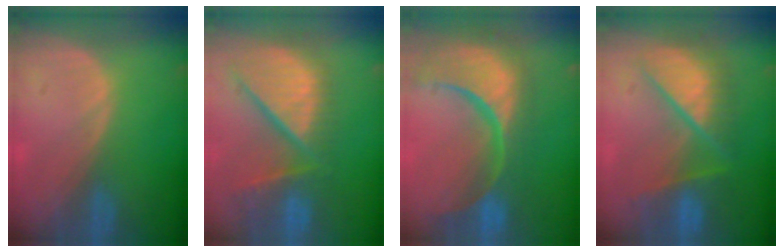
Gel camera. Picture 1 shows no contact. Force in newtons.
{"total": 13.1, "press": 11.0, "slide": 7.1}
{"total": 15.4, "press": 12.2, "slide": 9.5}
{"total": 9.0, "press": 9.0, "slide": 0.9}